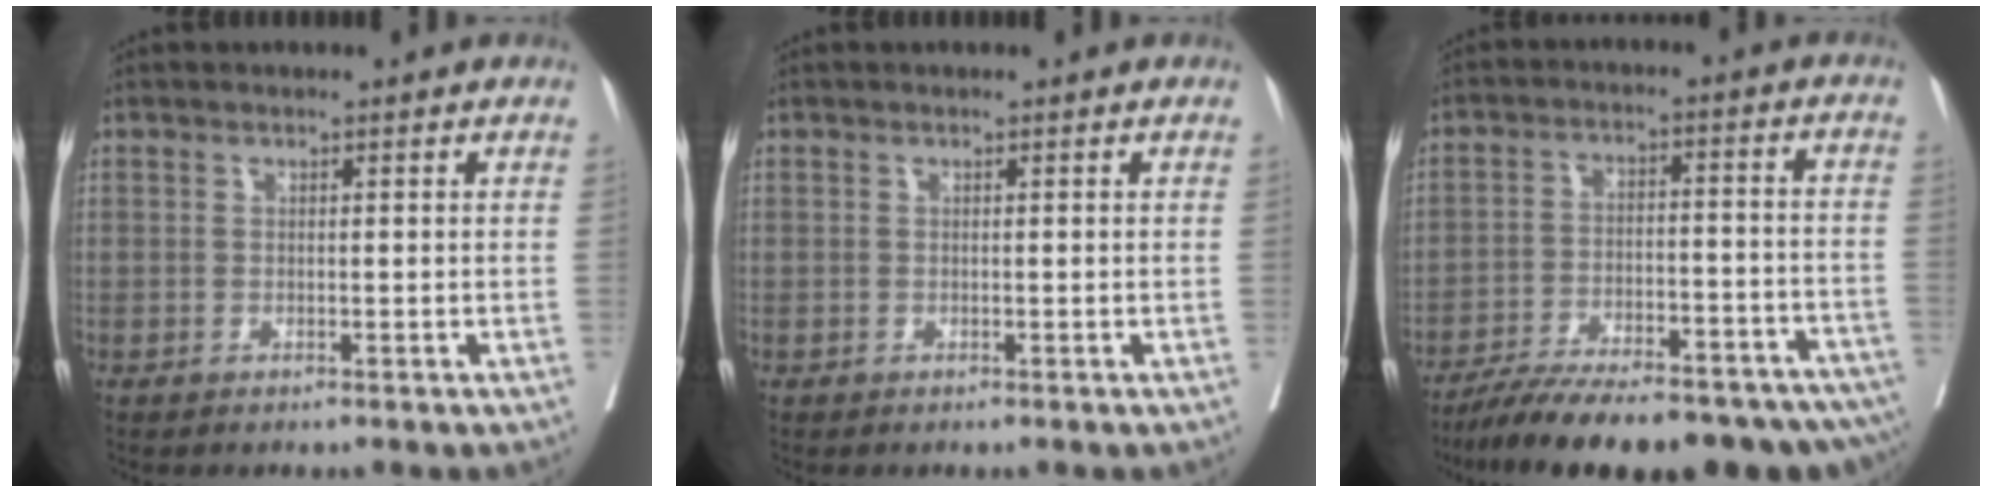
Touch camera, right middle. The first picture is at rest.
{"total": 0.0}
{"total": 24.6, "force": [-19.6, 5.3, 13.9], "torque": [-0.168, -0.004, -0.273]}